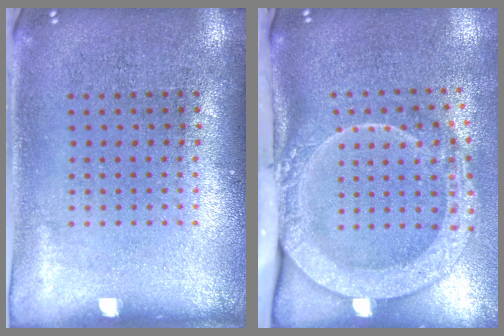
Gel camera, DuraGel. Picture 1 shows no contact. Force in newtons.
{"total": 2.8, "press": 2.0, "slide": 1.9}